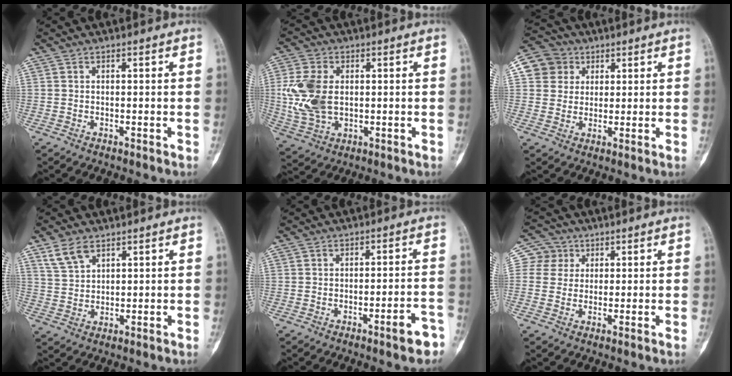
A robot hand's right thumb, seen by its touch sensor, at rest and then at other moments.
{"total": 11.4, "force": [0.8, 7.4, 8.6], "torque": [-0.185, 0.000, 0.025]}
{"total": 7.9, "force": [2.5, 7.3, 1.4], "torque": [0.002, 0.004, 0.038]}
{"total": 5.0, "force": [3.5, 2.6, 2.5], "torque": [-0.043, -0.012, 0.076]}
{"total": 4.9, "force": [-3.0, 0.9, 3.8], "torque": [-0.044, 0.025, -0.038]}
{"total": 4.7, "force": [1.4, 4.5, 0.2], "torque": [0.024, 0.002, 0.017]}